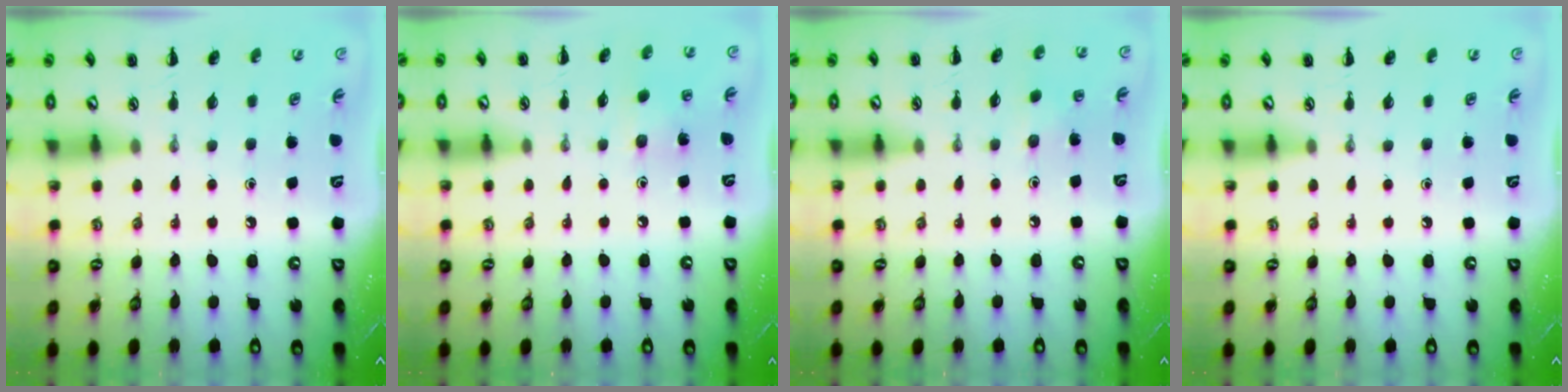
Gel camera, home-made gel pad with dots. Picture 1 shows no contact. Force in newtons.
{"total": 4.9, "press": 4.7, "slide": 1.2}
{"total": 3.0, "press": 2.8, "slide": 1.0}
{"total": 0.0}